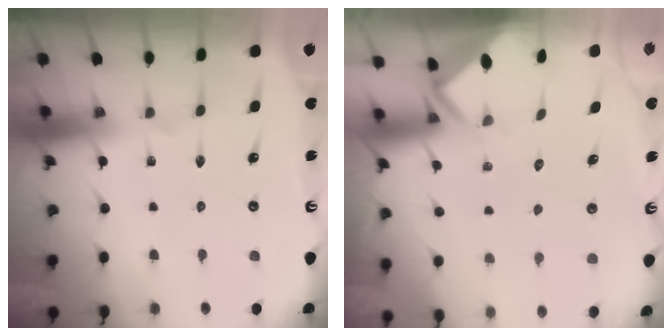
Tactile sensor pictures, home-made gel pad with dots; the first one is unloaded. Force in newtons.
{"total": 2.8, "press": 2.8, "slide": 0.2}